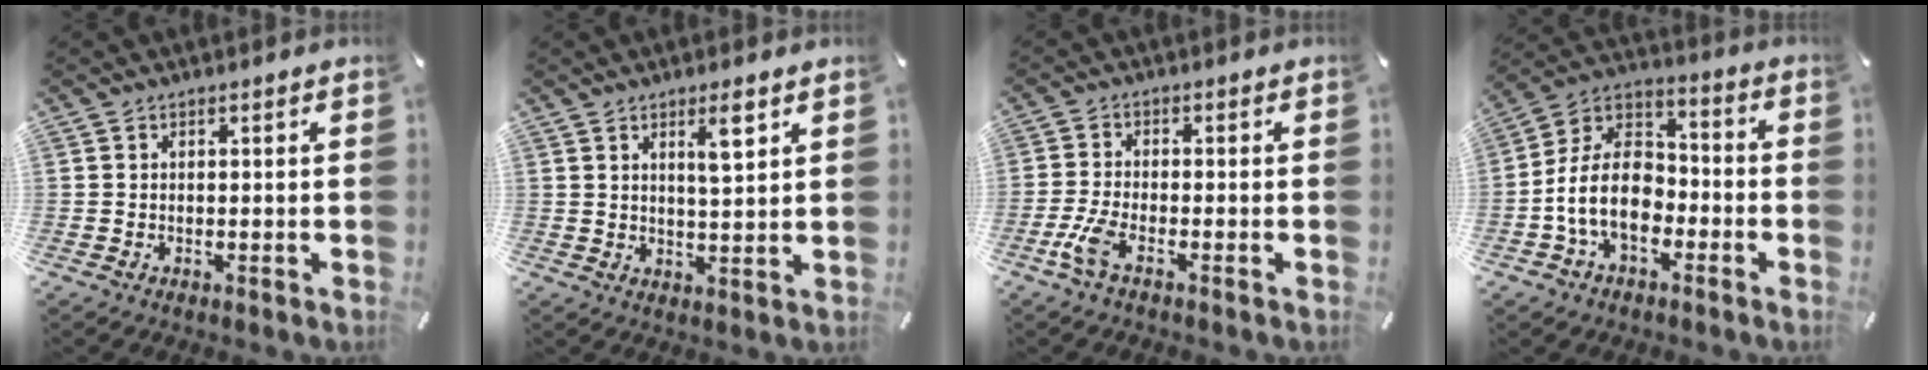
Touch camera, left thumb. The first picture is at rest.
{"total": 6.0, "force": [3.3, 1.3, 4.9], "torque": [-0.080, -0.009, 0.049]}
{"total": 5.0, "force": [-2.4, 1.5, 4.1], "torque": [-0.101, -0.011, -0.046]}
{"total": 14.3, "force": [-5.3, 9.6, 9.1], "torque": [-0.201, 0.028, -0.102]}